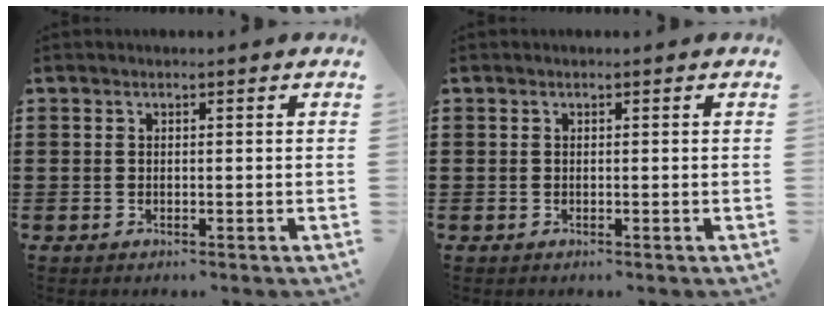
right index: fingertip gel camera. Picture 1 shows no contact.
{"total": 0.0}